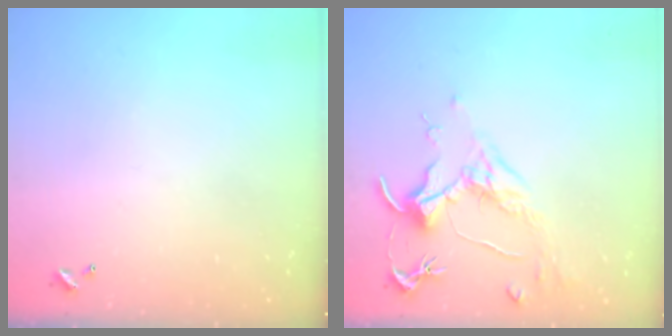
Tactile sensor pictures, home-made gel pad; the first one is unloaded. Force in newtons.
{"total": 1.6, "press": 1.4, "slide": 0.9}